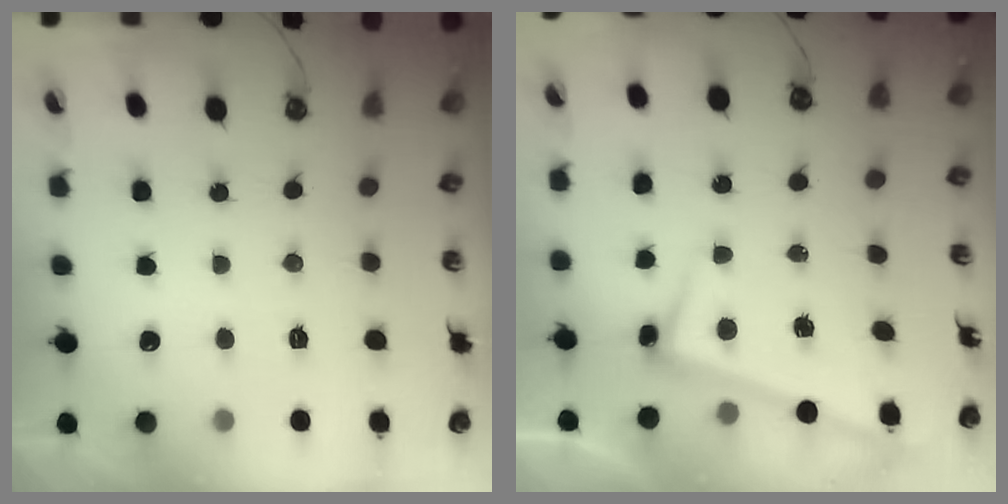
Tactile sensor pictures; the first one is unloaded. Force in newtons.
{"total": 2.9, "press": 2.9, "slide": 0.4}